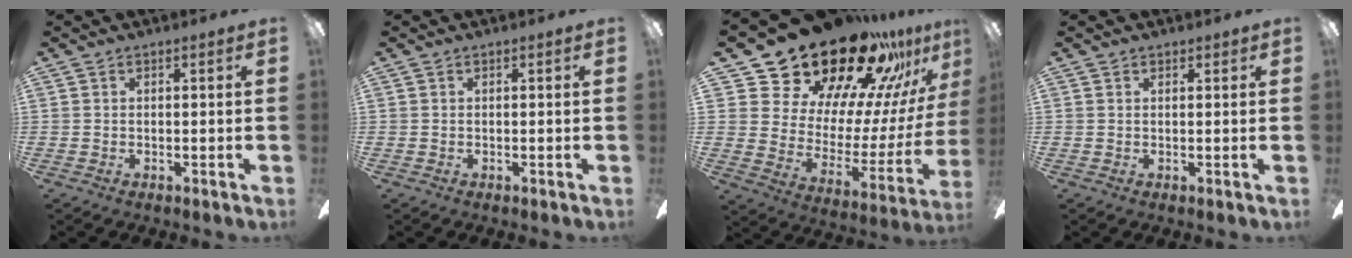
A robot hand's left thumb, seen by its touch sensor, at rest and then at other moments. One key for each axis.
{"total": 0.0}
{"total": 28.9, "fx": 23.9, "fy": 12.8, "fz": 10.1, "tx": -0.165, "ty": -0.180, "tz": 0.443}
{"total": 0.0}